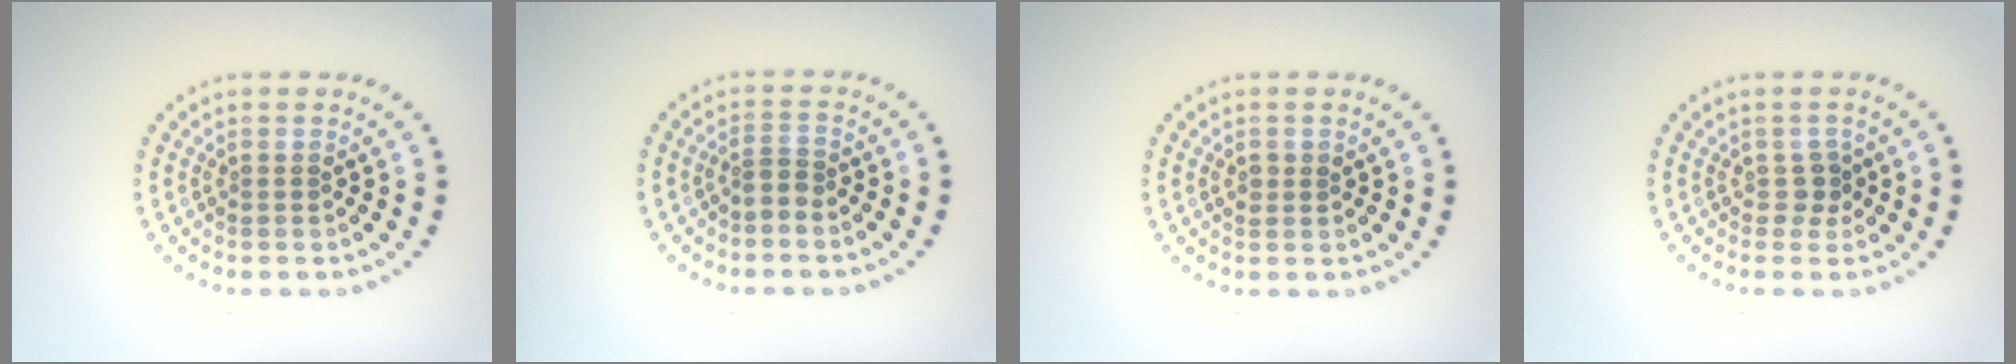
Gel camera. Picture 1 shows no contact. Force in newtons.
{"total": 1.4, "press": 0.9, "slide": 1.1}
{"total": 1.0, "press": 1.0, "slide": 0.1}
{"total": 1.3, "press": 1.0, "slide": 0.8}